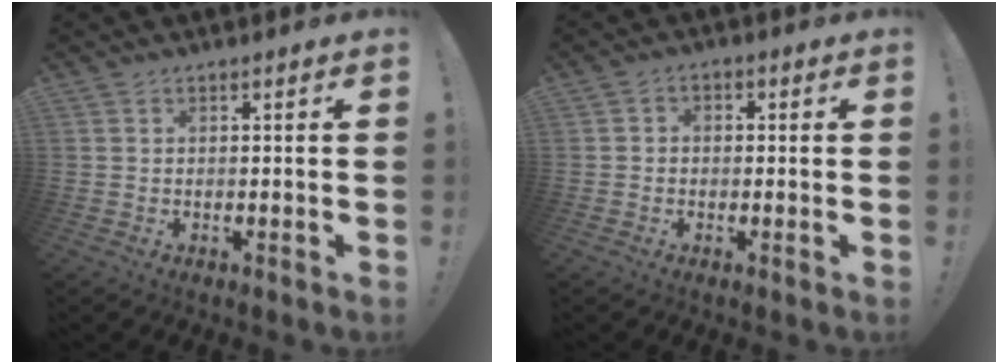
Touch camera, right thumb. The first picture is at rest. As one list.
[{"total": 2.3, "force": [-1.3, 1.6, 1.0], "torque": [-0.015, 0.011, -0.023]}]